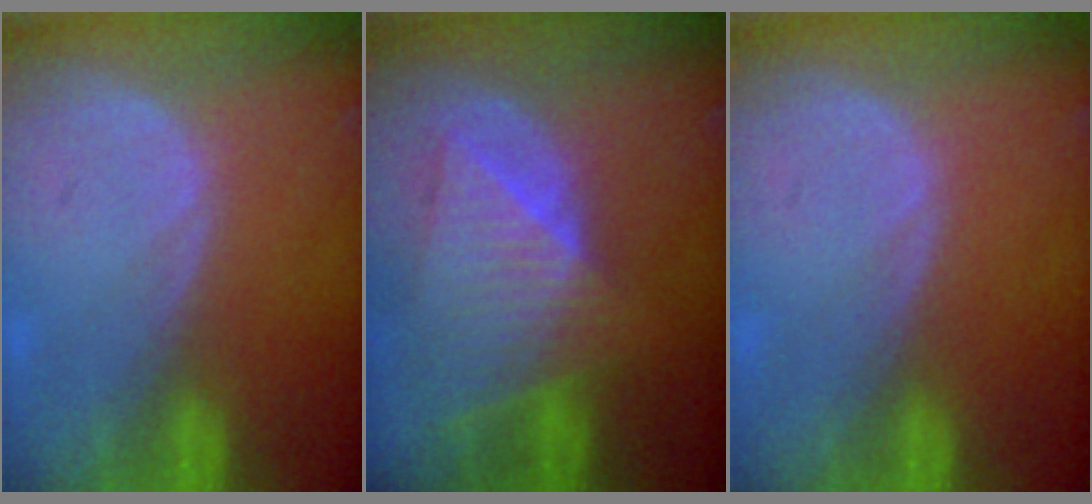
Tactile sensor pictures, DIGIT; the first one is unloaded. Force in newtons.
{"total": 9.1, "press": 8.0, "slide": 4.3}
{"total": 0.0}